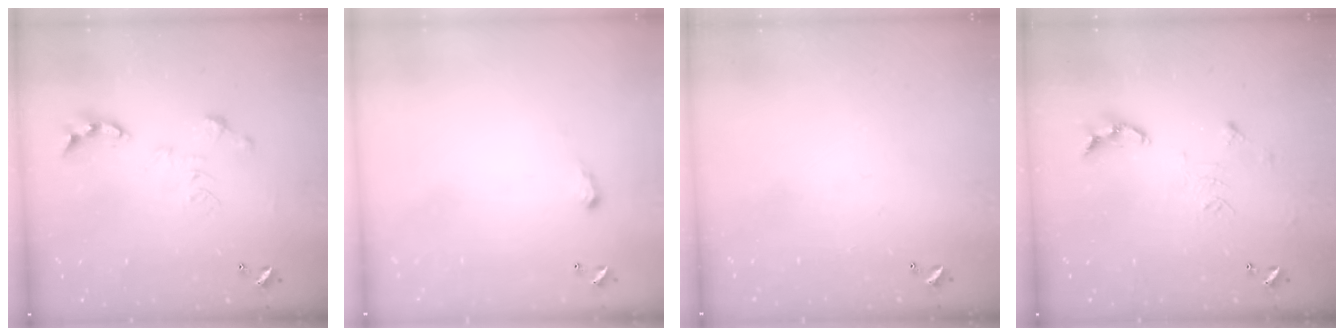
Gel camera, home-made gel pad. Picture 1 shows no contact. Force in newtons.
{"total": 2.0, "press": 2.0, "slide": 0.3}
{"total": 0.0}
{"total": 10.3, "press": 10.2, "slide": 1.0}